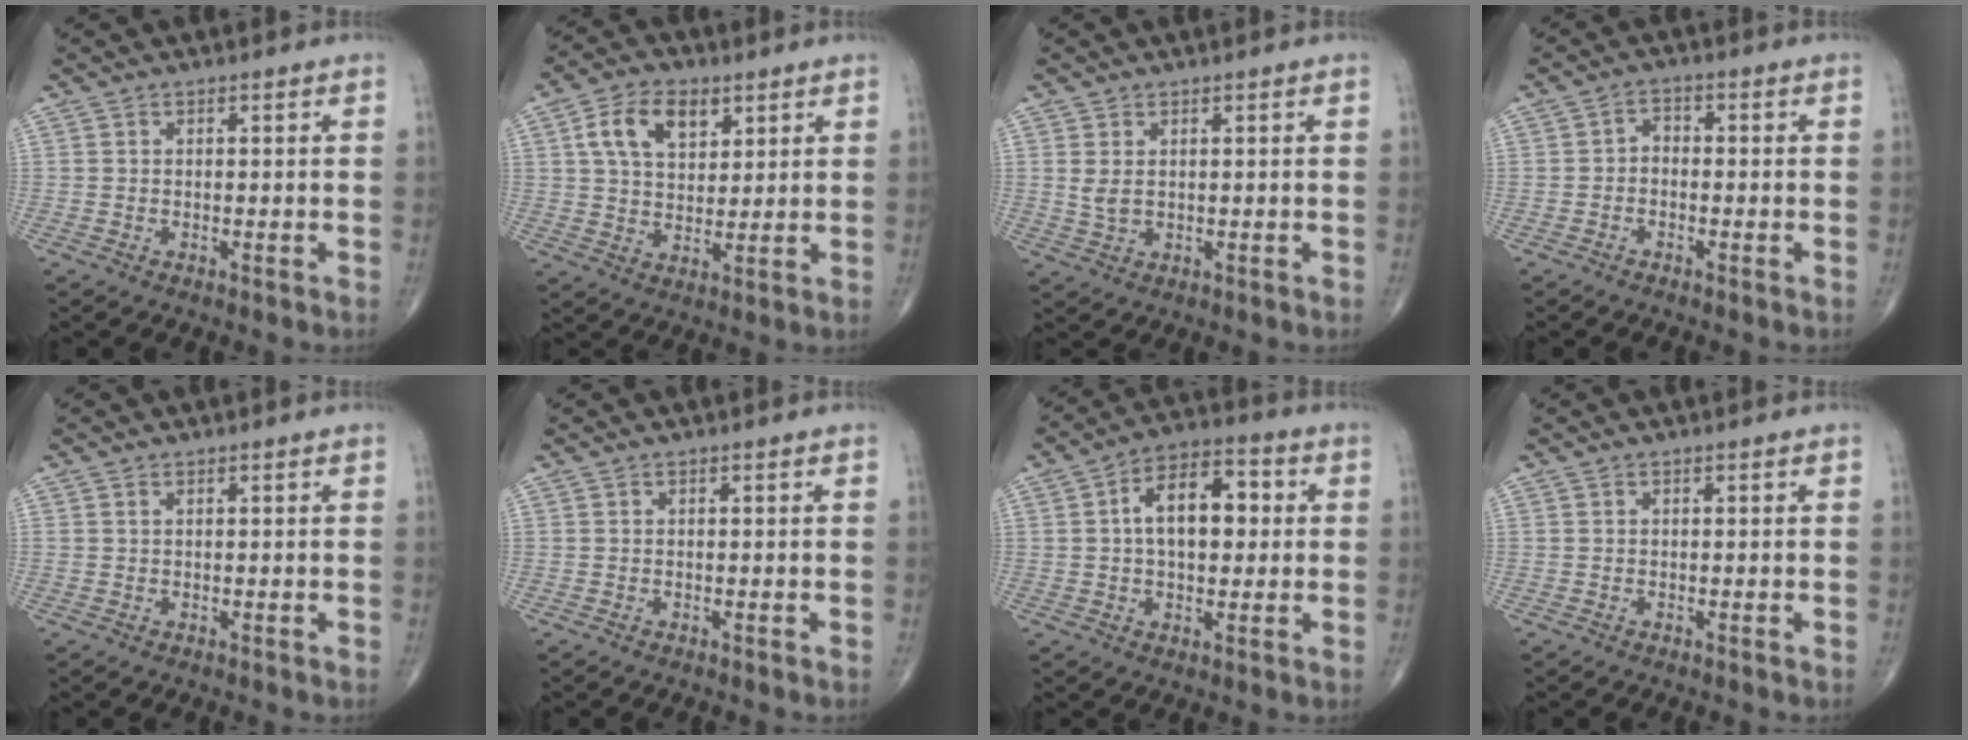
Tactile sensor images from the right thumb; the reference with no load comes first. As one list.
[{"total": 10.1, "force": [4.1, 6.2, 6.7], "torque": [-0.103, -0.010, 0.074]}, {"total": 2.6, "force": [0.7, 1.7, 1.9], "torque": [-0.035, -0.004, 0.020]}, {"total": 2.4, "force": [-0.8, 1.7, 1.4], "torque": [-0.014, 0.017, -0.023]}, {"total": 0.6, "force": [0.3, 0.4, 0.4], "torque": [-0.008, 0.006, 0.006]}, {"total": 0.0}, {"total": 12.3, "force": [1.6, 7.1, 9.9], "torque": [-0.138, 0.023, 0.019]}, {"total": 0.0}]